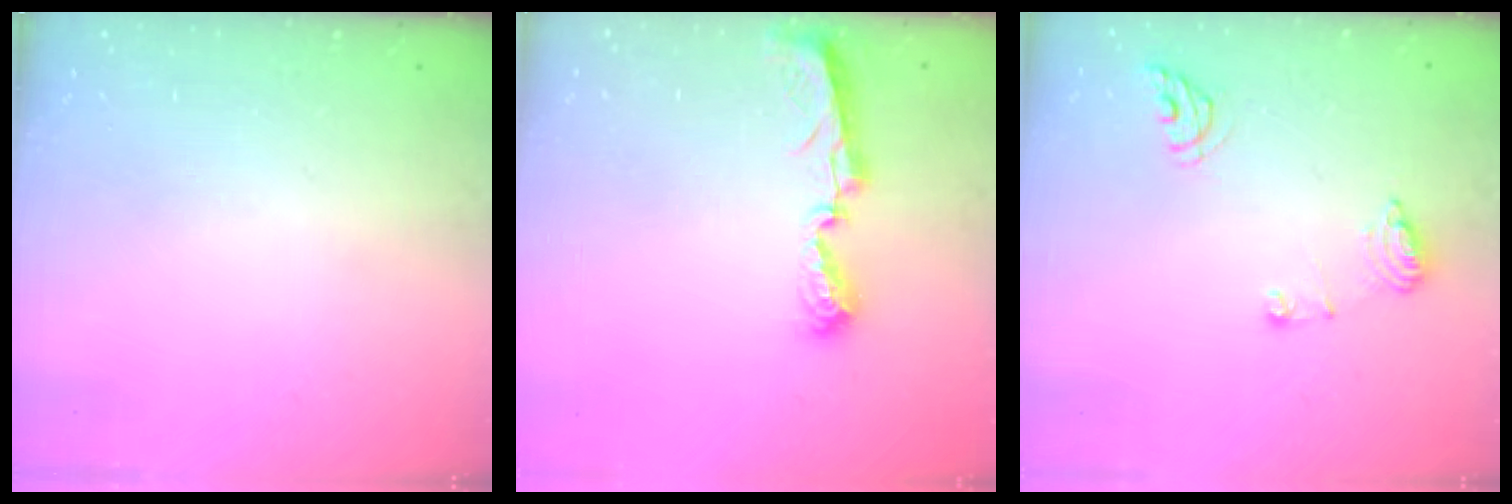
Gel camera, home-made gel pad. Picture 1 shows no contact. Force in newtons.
{"total": 8.9, "press": 8.9, "slide": 0.2}
{"total": 8.9, "press": 8.8, "slide": 1.1}